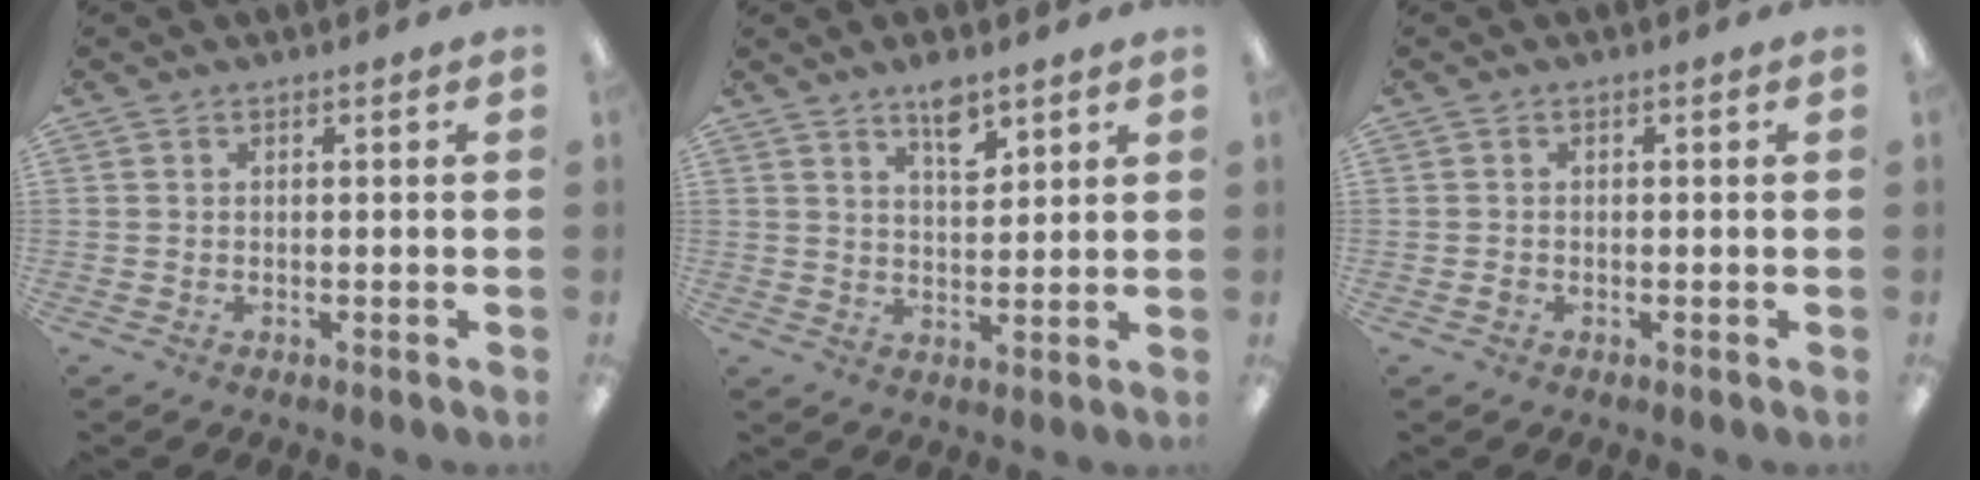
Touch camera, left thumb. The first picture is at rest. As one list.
[{"total": 6.4, "force": [4.5, 2.5, 3.8], "torque": [-0.045, -0.029, 0.074]}, {"total": 0.7, "force": [-0.3, 0.6, 0.3], "torque": [-0.005, 0.002, -0.007]}]